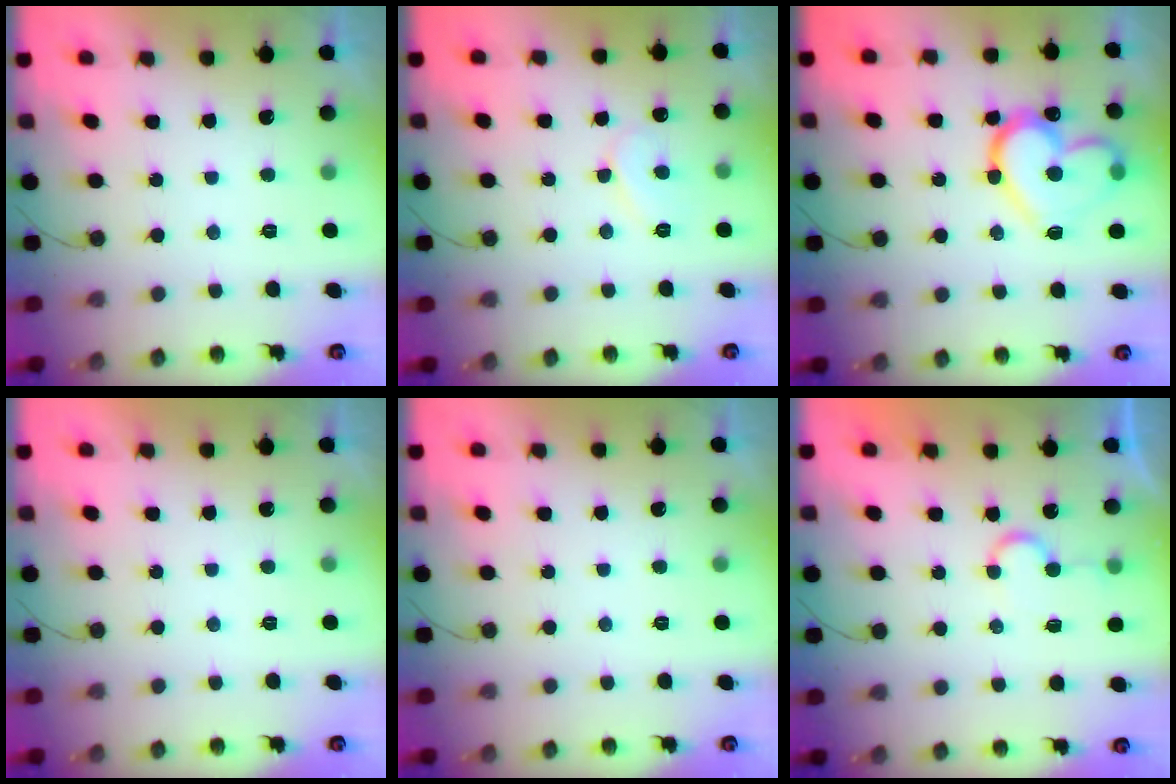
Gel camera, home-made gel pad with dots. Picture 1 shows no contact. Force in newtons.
{"total": 6.7, "press": 6.7, "slide": 0.3}
{"total": 18.5, "press": 18.5, "slide": 1.2}
{"total": 1.7, "press": 1.7, "slide": 0.0}
{"total": 0.0}
{"total": 6.9, "press": 6.9, "slide": 0.6}